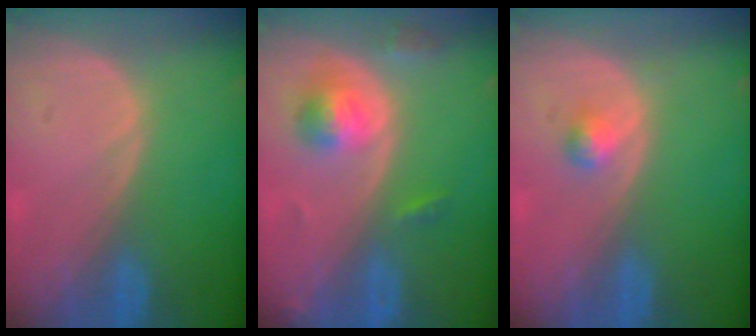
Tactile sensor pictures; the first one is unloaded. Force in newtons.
{"total": 5.4, "press": 4.8, "slide": 2.3}
{"total": 1.7, "press": 1.7, "slide": 0.2}